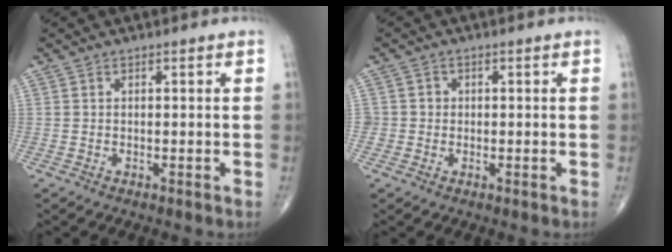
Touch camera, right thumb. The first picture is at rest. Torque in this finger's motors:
{"motor_torque": [0.42, 0.37, 0.13, 0.02, -0.05]}